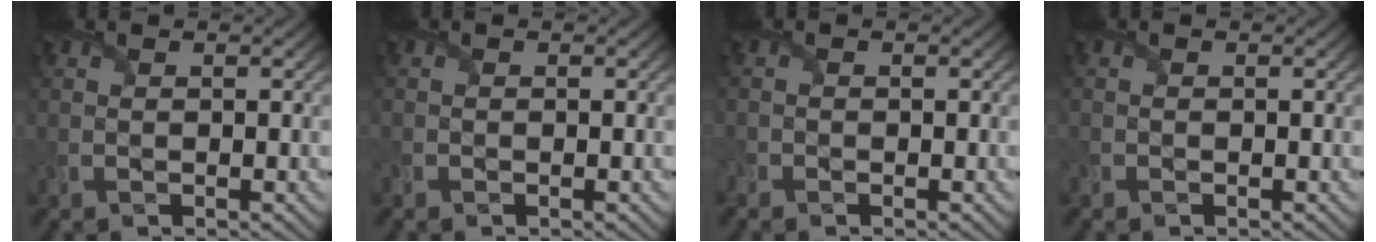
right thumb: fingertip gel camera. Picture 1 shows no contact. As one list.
[{"total": 0.9, "force": [-0.6, 0.6, 0.3], "torque": [-0.009, -0.004, -0.011]}, {"total": 1.3, "force": [-1.0, 0.7, 0.4], "torque": [-0.017, -0.006, -0.021]}, {"total": 0.9, "force": [-0.6, 0.6, 0.2], "torque": [-0.008, -0.004, -0.012]}]